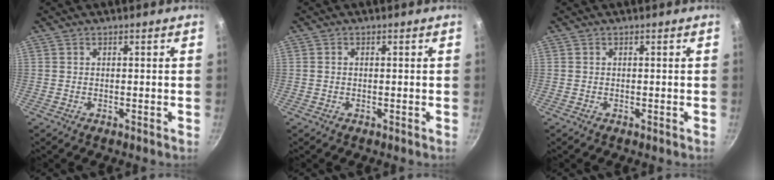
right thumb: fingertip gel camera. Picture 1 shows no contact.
{"total": 0.6, "force": [-0.1, 0.4, 0.4], "torque": [-0.007, 0.004, -0.003]}
{"total": 0.0}